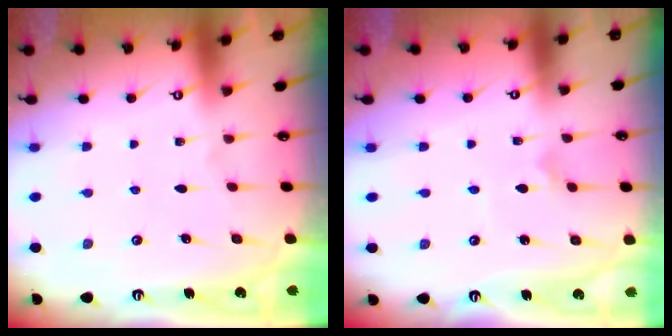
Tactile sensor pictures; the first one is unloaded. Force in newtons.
{"total": 2.0, "press": 2.0, "slide": 0.3}